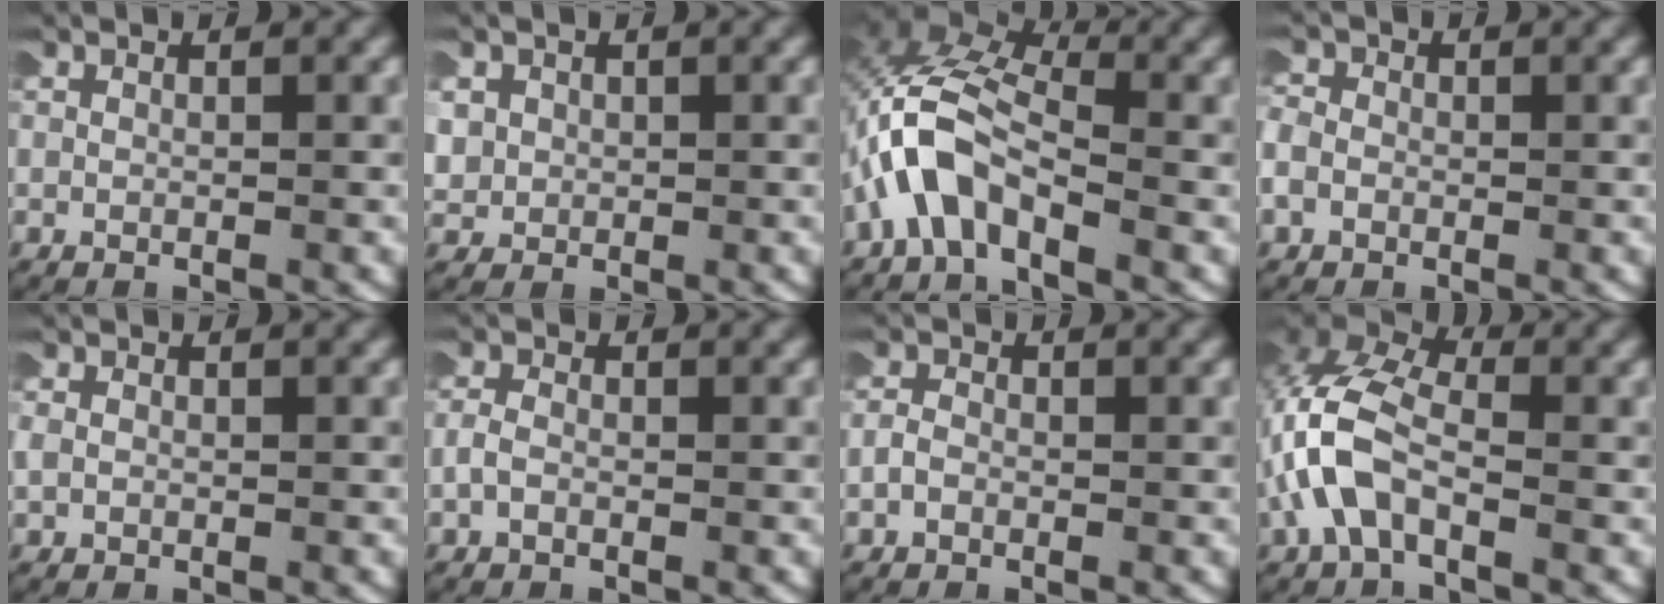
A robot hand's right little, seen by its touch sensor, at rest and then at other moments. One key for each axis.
{"total": 3.1, "fx": 0.4, "fy": 2.8, "fz": 1.1, "tx": -0.044, "ty": -0.001, "tz": 0.006}
{"total": 5.8, "fx": -0.3, "fy": 3.7, "fz": 4.4, "tx": -0.123, "ty": -0.003, "tz": -0.015}
{"total": 2.7, "fx": -0.2, "fy": 2.4, "fz": 1.3, "tx": -0.040, "ty": 0.000, "tz": -0.008}
{"total": 1.3, "fx": 0.1, "fy": 1.1, "fz": 0.6, "tx": -0.021, "ty": 0.003, "tz": 0.002}
{"total": 1.1, "fx": -0.3, "fy": 0.7, "fz": 0.8, "tx": -0.021, "ty": 0.004, "tz": -0.010}
{"total": 0.8, "fx": -0.3, "fy": 0.6, "fz": 0.5, "tx": -0.012, "ty": 0.005, "tz": -0.009}
{"total": 8.3, "fx": 0.7, "fy": 6.1, "fz": 5.6, "tx": -0.145, "ty": -0.002, "tz": -0.001}